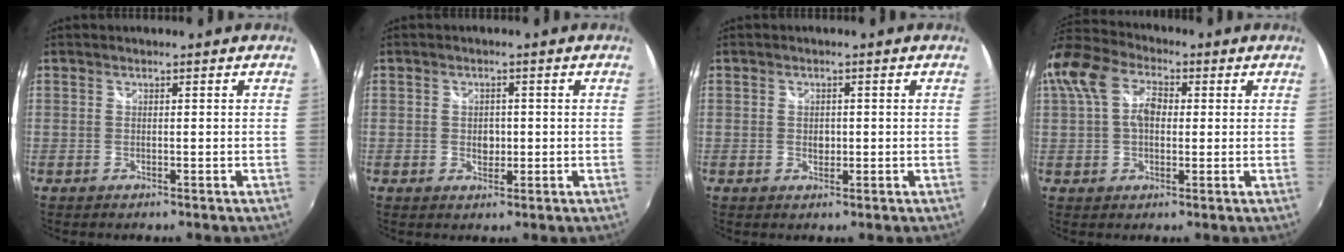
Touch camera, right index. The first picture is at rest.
{"total": 2.7, "force": [-0.2, 2.1, 1.6], "torque": [-0.024, 0.000, -0.004]}
{"total": 1.8, "force": [-0.1, 1.4, 1.1], "torque": [-0.017, 0.000, -0.002]}
{"total": 13.9, "force": [2.6, 9.6, 9.7], "torque": [-0.209, 0.034, 0.041]}